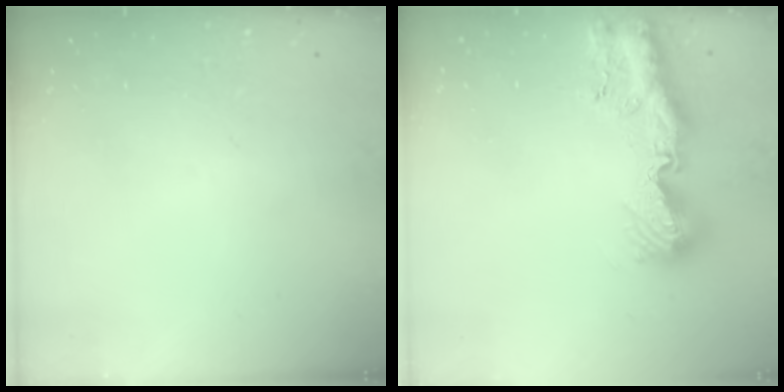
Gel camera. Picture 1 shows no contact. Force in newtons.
{"total": 12.2, "press": 12.1, "slide": 0.8}